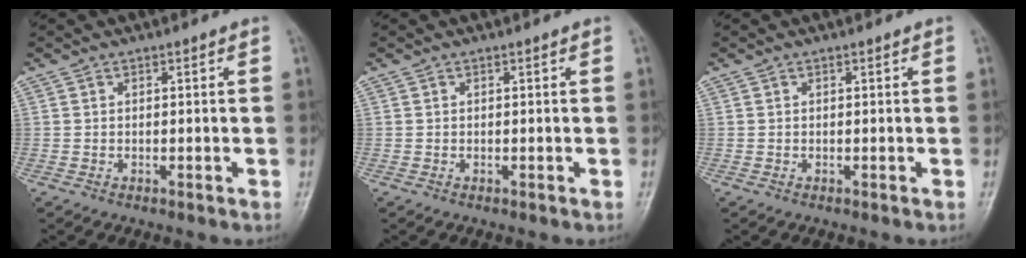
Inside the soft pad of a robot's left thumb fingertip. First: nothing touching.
{"total": 0.0}
{"total": 0.0}